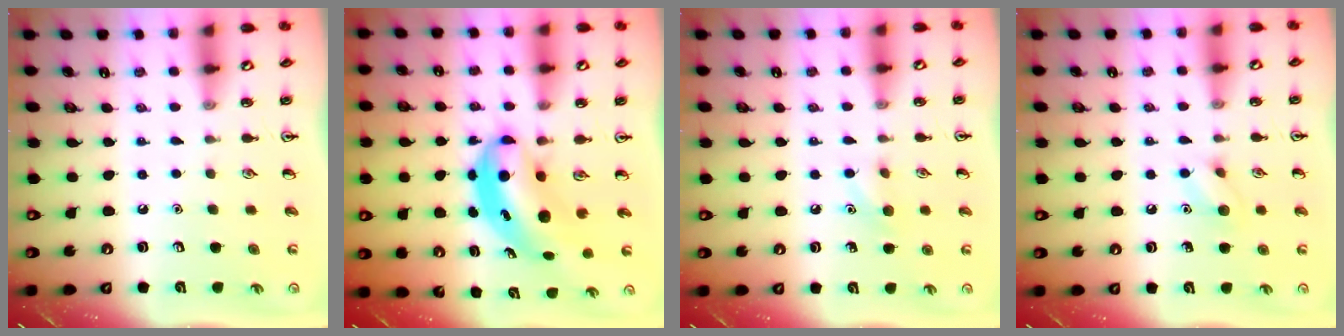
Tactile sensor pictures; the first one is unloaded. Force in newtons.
{"total": 6.8, "press": 6.5, "slide": 1.8}
{"total": 6.3, "press": 6.0, "slide": 1.9}
{"total": 6.9, "press": 6.8, "slide": 1.3}